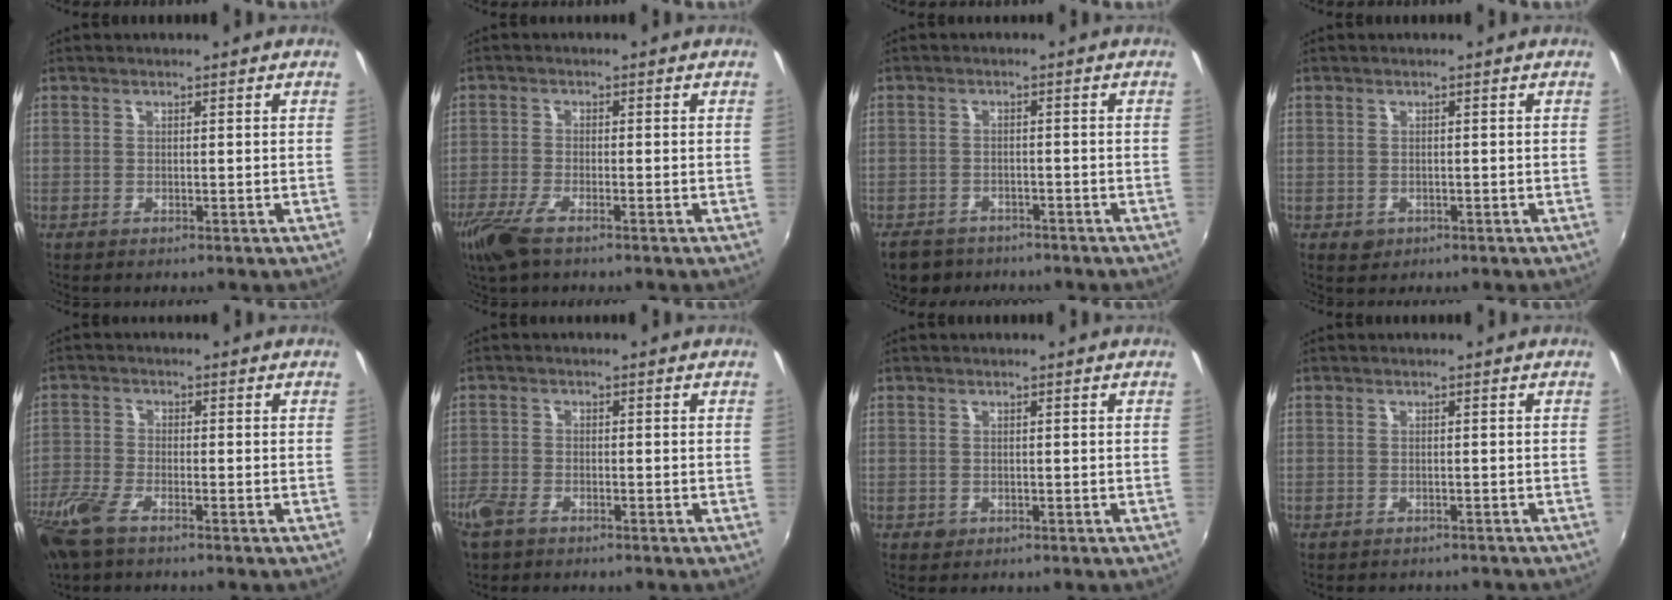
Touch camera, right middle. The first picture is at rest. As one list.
[{"total": 6.5, "force": [-4.4, 1.7, 4.5], "torque": [-0.115, -0.019, -0.089]}, {"total": 6.8, "force": [-5.3, 3.7, 2.0], "torque": [-0.059, -0.007, -0.084]}, {"total": 1.7, "force": [-0.6, 1.5, 0.6], "torque": [-0.011, -0.003, -0.006]}, {"total": 8.9, "force": [-6.1, 3.1, 5.7], "torque": [-0.147, -0.026, -0.127]}, {"total": 5.2, "force": [-3.7, 2.4, 2.7], "torque": [-0.073, -0.010, -0.076]}, {"total": 0.9, "force": [-0.4, 0.8, 0.2], "torque": [-0.002, -0.003, -0.004]}, {"total": 3.5, "force": [-3.2, 1.1, 1.0], "torque": [-0.023, -0.013, -0.041]}]